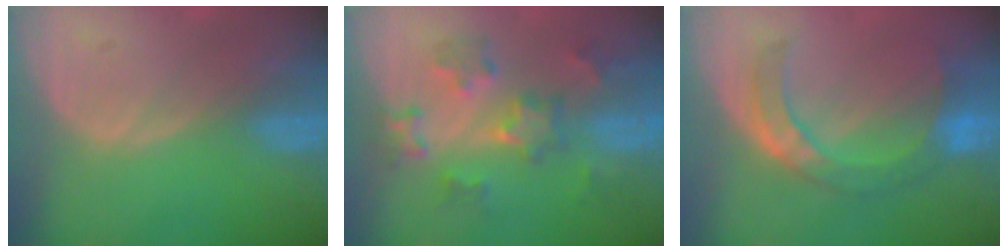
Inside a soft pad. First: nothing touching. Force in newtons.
{"total": 6.9, "press": 6.9, "slide": 0.2}
{"total": 7.4, "press": 7.2, "slide": 1.9}